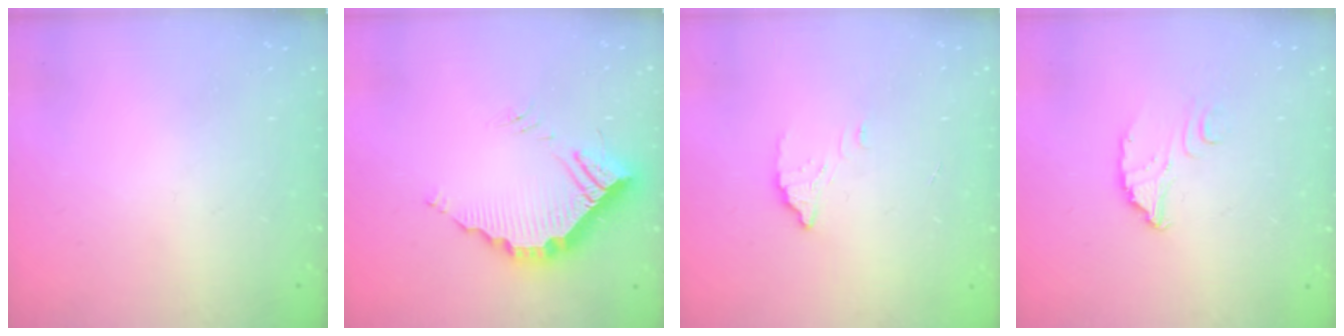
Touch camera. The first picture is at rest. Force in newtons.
{"total": 12.1, "press": 12.1, "slide": 0.3}
{"total": 2.9, "press": 2.9, "slide": 0.2}
{"total": 2.9, "press": 2.9, "slide": 0.3}